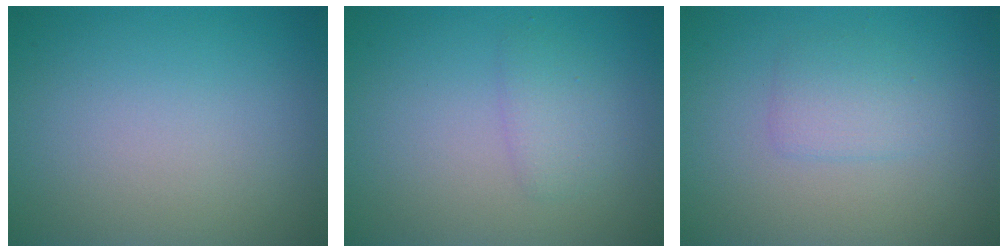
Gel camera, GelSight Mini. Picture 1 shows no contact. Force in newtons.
{"total": 1.6, "press": 1.6, "slide": 0.1}
{"total": 1.9, "press": 1.9, "slide": 0.1}